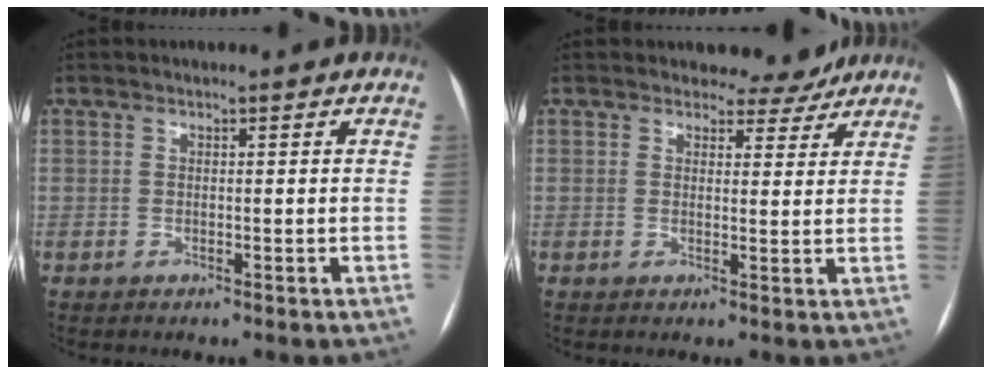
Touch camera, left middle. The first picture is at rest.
{"total": 3.8, "force": [3.5, 1.6, 0.2], "torque": [0.002, -0.007, 0.035]}